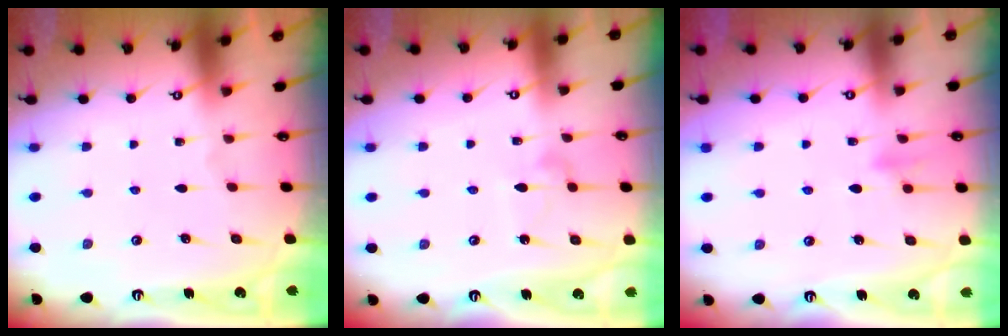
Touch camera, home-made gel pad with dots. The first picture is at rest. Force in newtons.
{"total": 6.1, "press": 6.1, "slide": 0.4}
{"total": 9.1, "press": 9.0, "slide": 1.7}